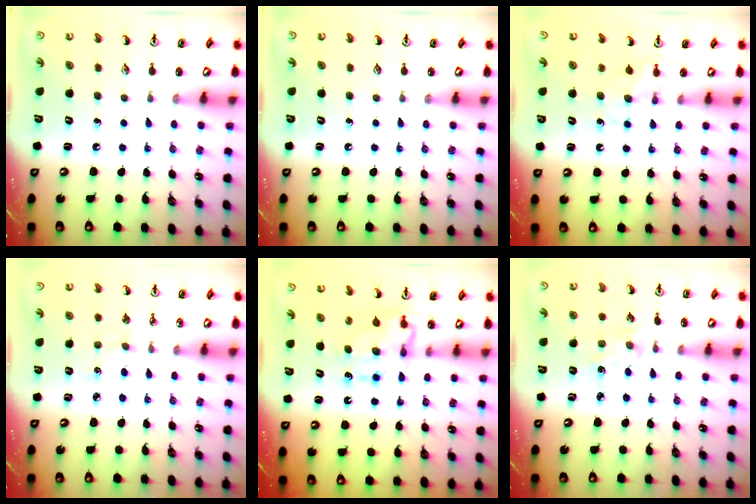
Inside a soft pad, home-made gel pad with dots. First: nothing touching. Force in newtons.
{"total": 0.0}
{"total": 4.6, "press": 4.5, "slide": 0.6}
{"total": 1.5, "press": 1.5, "slide": 0.3}
{"total": 7.4, "press": 7.4, "slide": 0.2}
{"total": 1.2, "press": 1.2, "slide": 0.2}